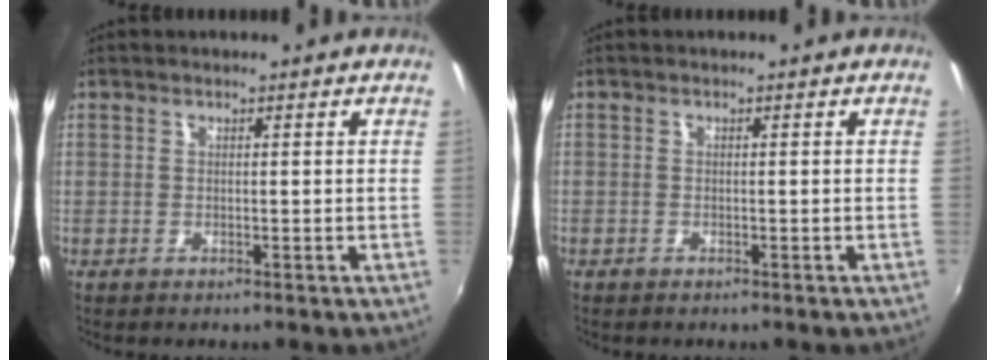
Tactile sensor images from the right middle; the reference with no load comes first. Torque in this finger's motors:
{"motor_torque": [0.90, -1.05, -0.41, -0.16]}